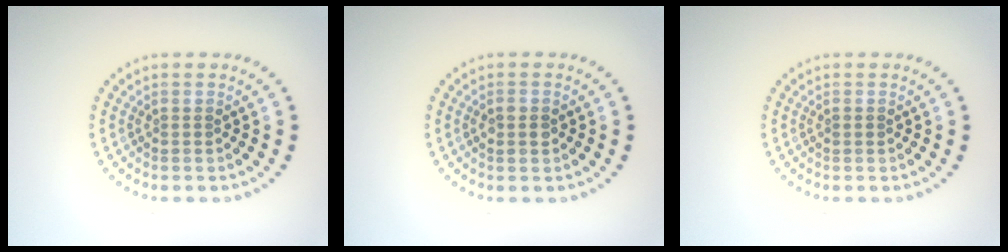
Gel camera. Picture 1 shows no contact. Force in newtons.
{"total": 1.7, "press": 1.7, "slide": 0.1}
{"total": 0.5, "press": 0.5, "slide": 0.2}